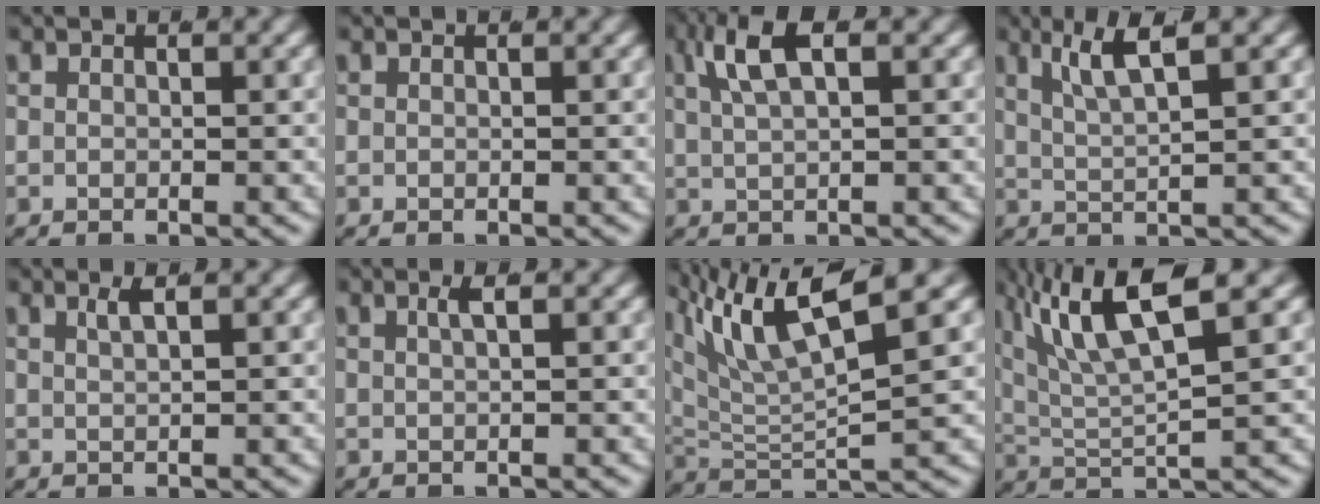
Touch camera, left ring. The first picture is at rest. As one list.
[{"total": 0.0}, {"total": 4.0, "force": [1.8, 0.9, 3.4], "torque": [-0.064, 0.002, 0.036]}, {"total": 3.7, "force": [2.3, 0.2, 2.9], "torque": [-0.053, 0.002, 0.046]}, {"total": 1.2, "force": [0.6, -0.6, 0.8], "torque": [-0.014, -0.002, 0.017]}, {"total": 1.2, "force": [0.3, -0.5, 1.0], "torque": [-0.016, 0.002, 0.007]}, {"total": 8.1, "force": [3.8, 3.9, 6.0], "torque": [-0.114, 0.016, 0.060]}, {"total": 7.5, "force": [3.9, 2.5, 6.0], "torque": [-0.130, 0.002, 0.071]}]